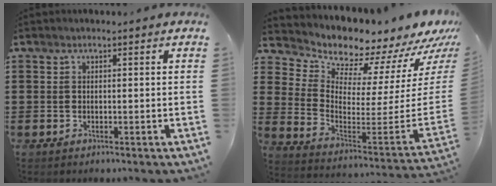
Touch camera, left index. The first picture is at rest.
{"total": 7.5, "force": [7.5, 0.5, 0.1], "torque": [-0.030, -0.097, 0.121]}